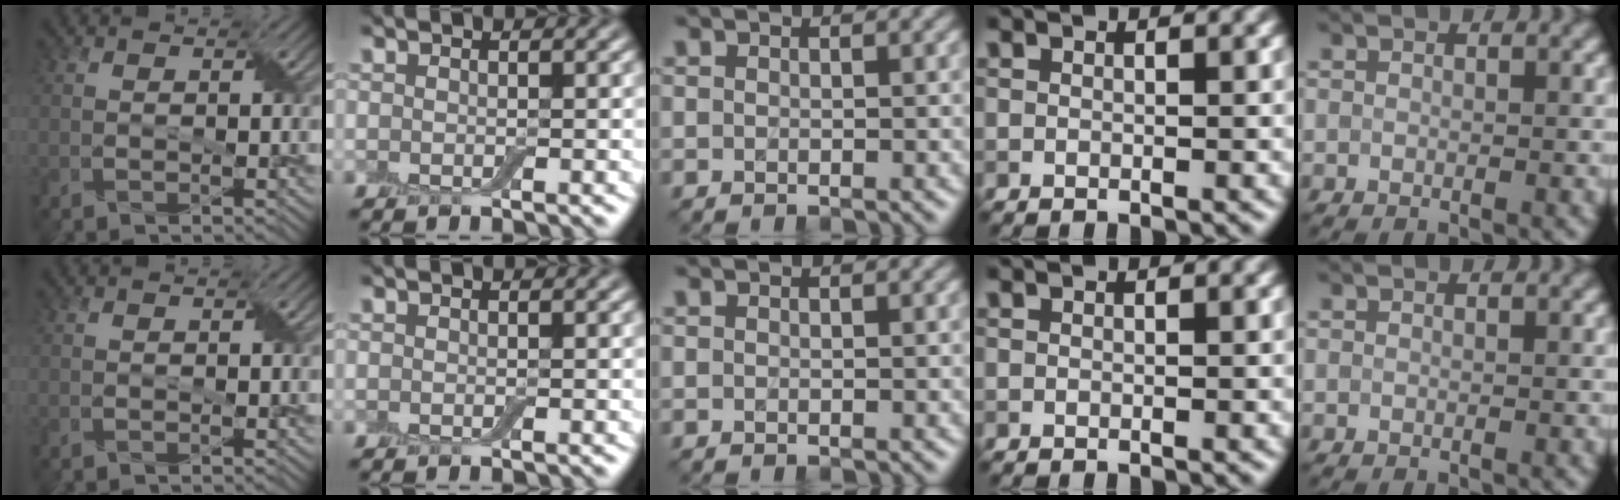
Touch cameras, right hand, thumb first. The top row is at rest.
{}